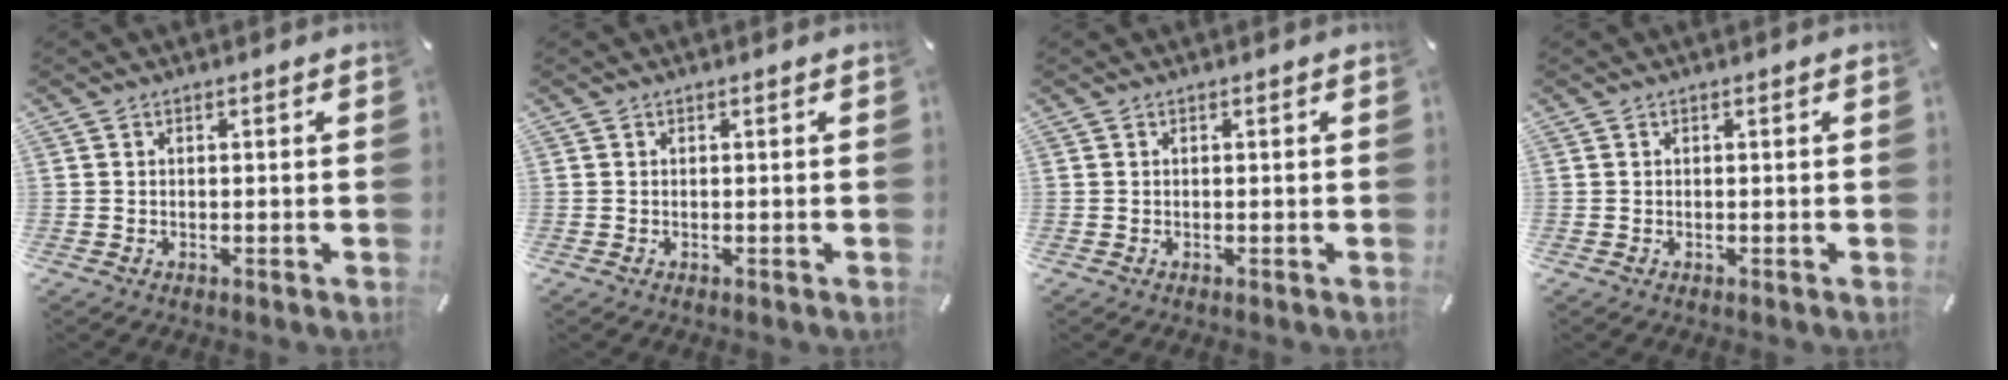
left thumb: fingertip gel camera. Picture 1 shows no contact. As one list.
[{"total": 0.0}, {"total": 0.0}, {"total": 0.0}]